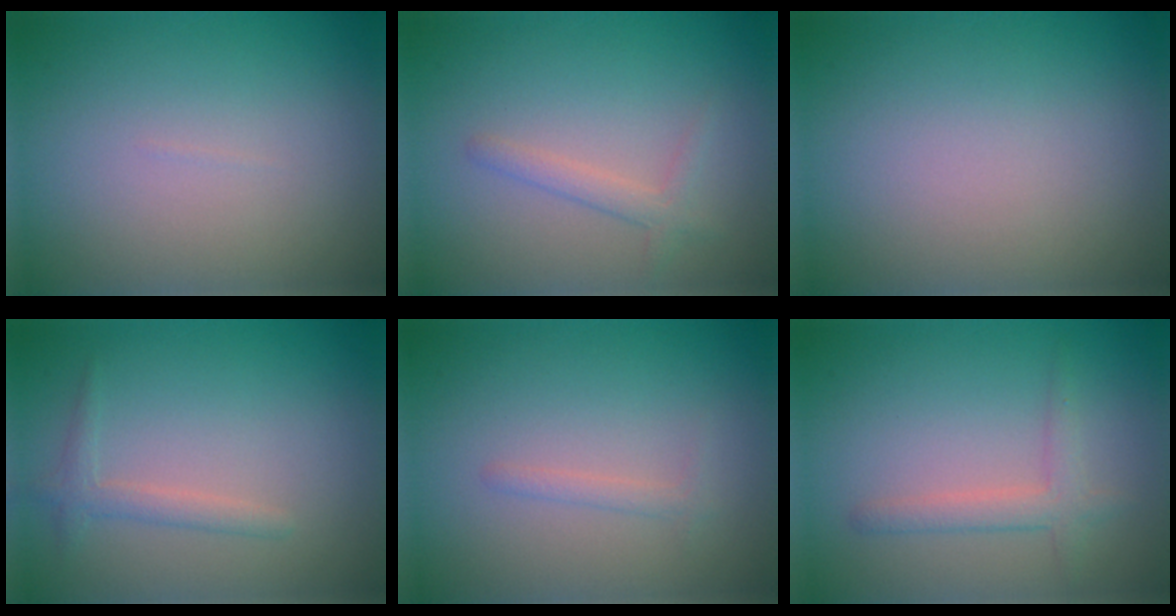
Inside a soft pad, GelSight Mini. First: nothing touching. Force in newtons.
{"total": 1.7, "press": 1.7, "slide": 0.1}
{"total": 0.0}
{"total": 1.6, "press": 1.6, "slide": 0.1}
{"total": 1.0, "press": 1.0, "slide": 0.0}
{"total": 2.1, "press": 2.1, "slide": 0.1}